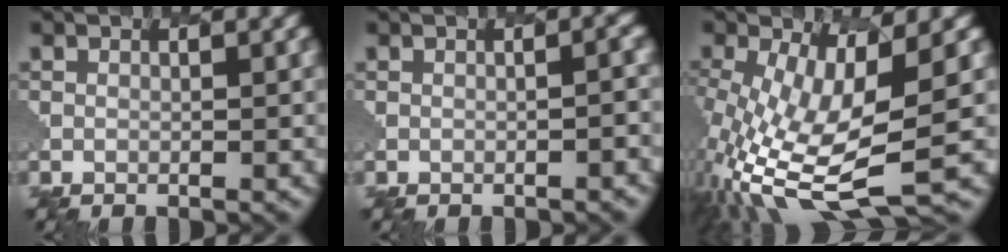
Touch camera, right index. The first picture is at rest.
{"total": 2.5, "force": [-0.4, 0.8, 2.4], "torque": [-0.002, 0.012, -0.010]}
{"total": 6.7, "force": [-1.8, 1.7, 6.2], "torque": [-0.168, -0.015, -0.052]}